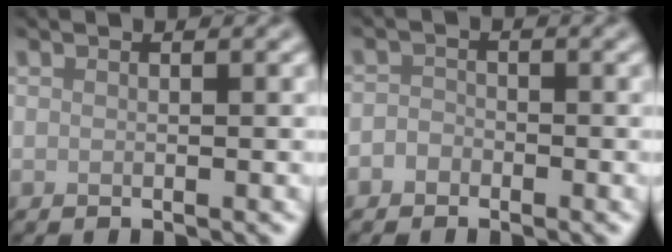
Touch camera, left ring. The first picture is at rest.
{"total": 1.3, "force": [-0.8, 1.0, 0.2], "torque": [-0.001, 0.004, -0.018]}